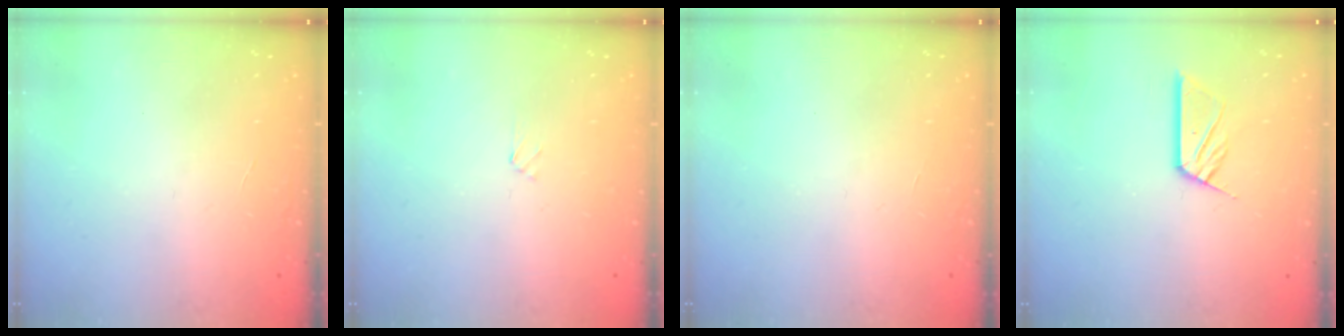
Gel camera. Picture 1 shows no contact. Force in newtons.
{"total": 1.9, "press": 1.9, "slide": 0.2}
{"total": 0.0}
{"total": 10.2, "press": 10.1, "slide": 1.0}